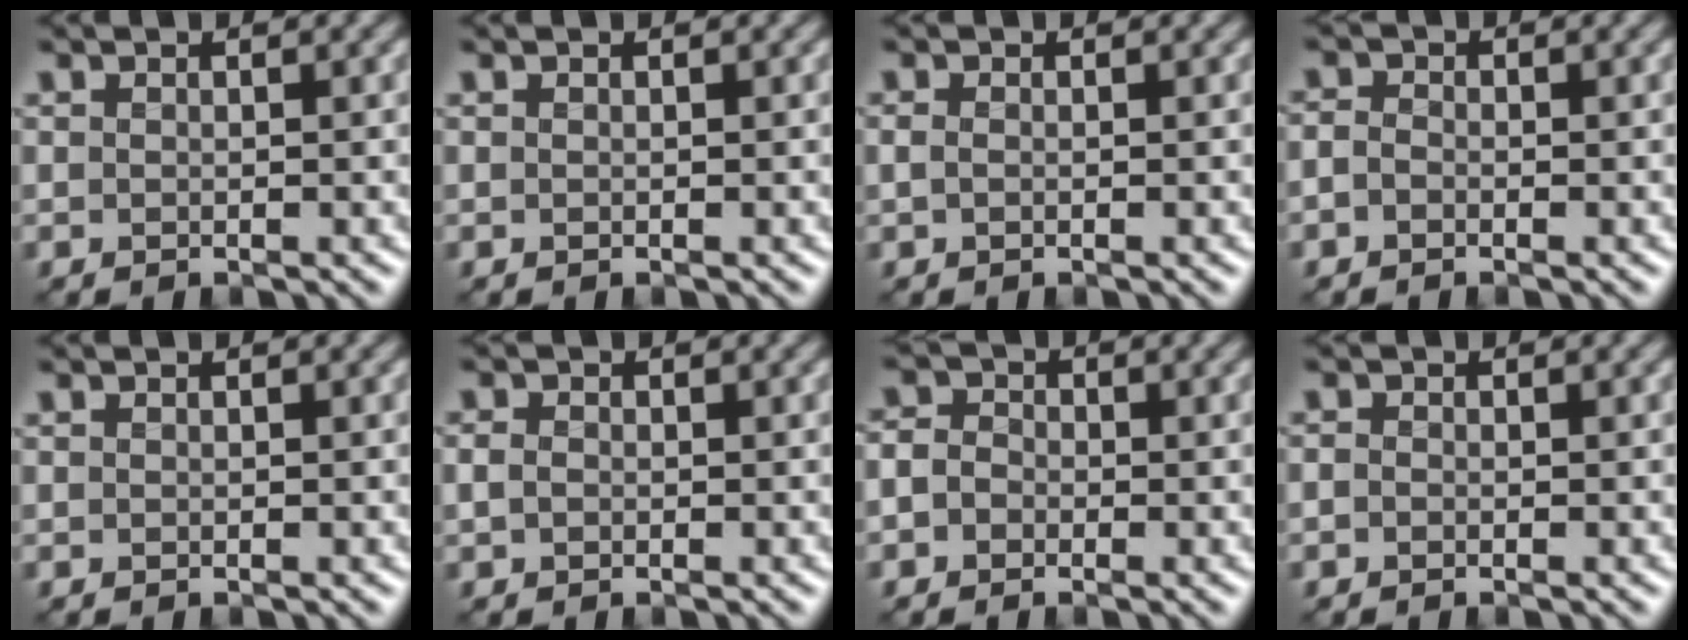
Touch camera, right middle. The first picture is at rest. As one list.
[{"total": 0.0}, {"total": 0.8, "force": [0.0, 0.5, 0.7], "torque": [-0.019, 0.002, -0.002]}, {"total": 1.2, "force": [-0.6, 0.9, 0.7], "torque": [-0.015, 0.002, -0.017]}, {"total": 0.0}, {"total": 1.2, "force": [-0.1, 0.9, 0.7], "torque": [-0.019, 0.001, -0.005]}, {"total": 2.8, "force": [-0.5, 2.4, 1.3], "torque": [-0.012, 0.011, -0.026]}, {"total": 0.7, "force": [-0.3, 0.5, 0.3], "torque": [-0.008, -0.001, -0.007]}]